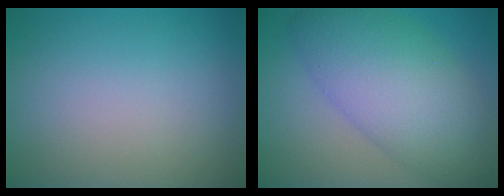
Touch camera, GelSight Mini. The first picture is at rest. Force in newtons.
{"total": 9.1, "press": 9.1, "slide": 0.2}